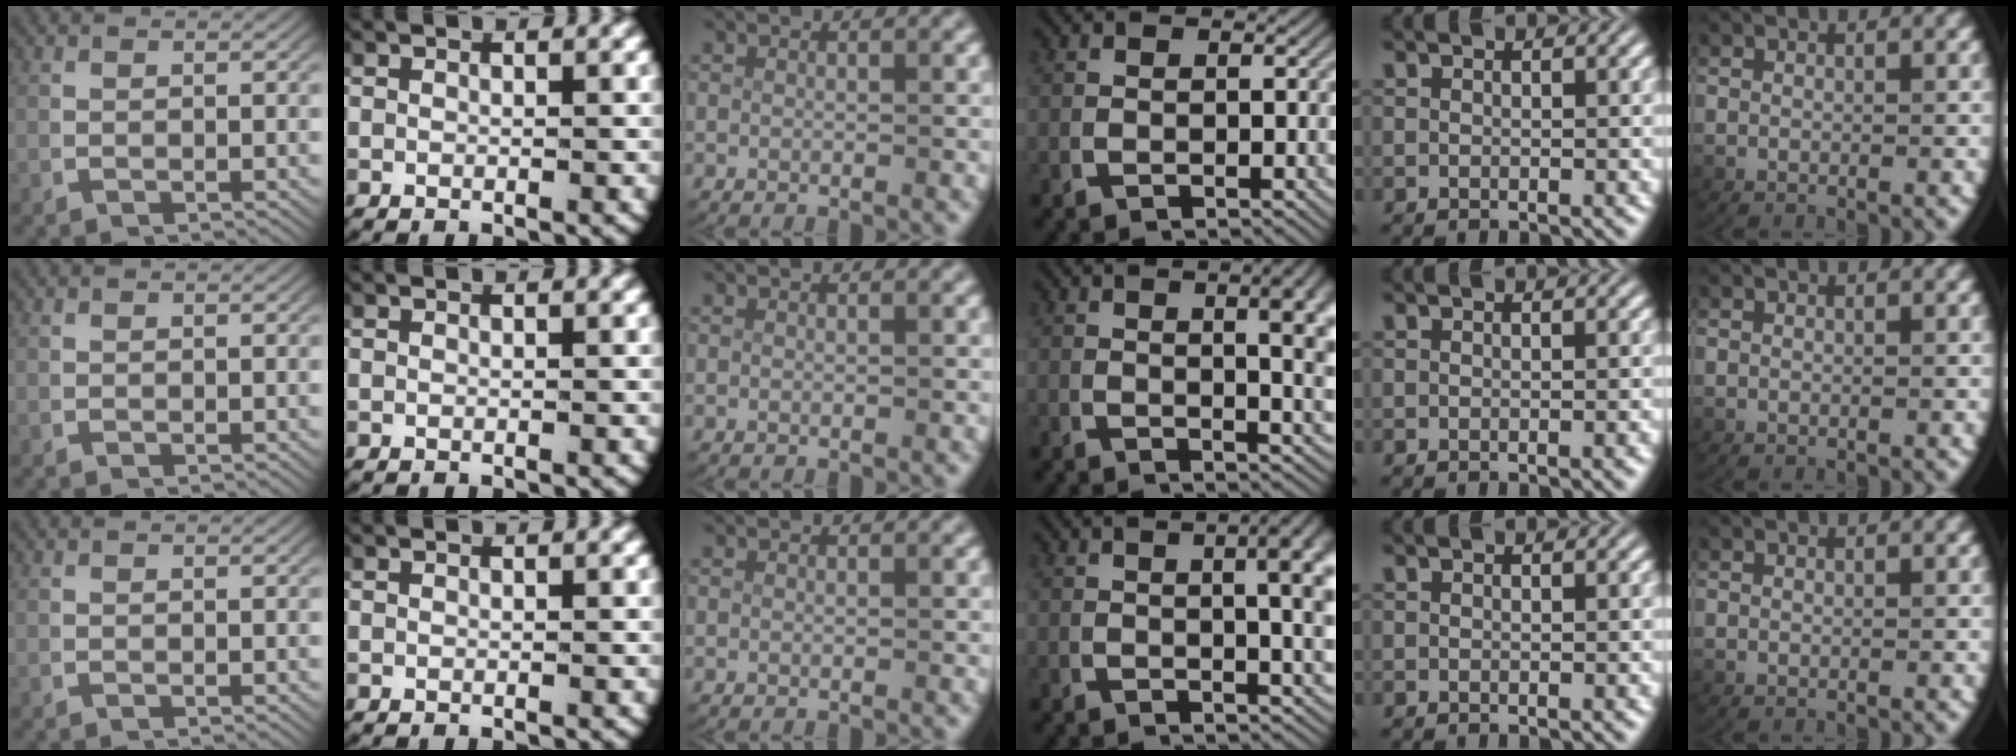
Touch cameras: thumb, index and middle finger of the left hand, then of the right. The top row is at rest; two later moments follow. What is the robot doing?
{"motion": "lift_and_place", "object": "plastic wrap"}